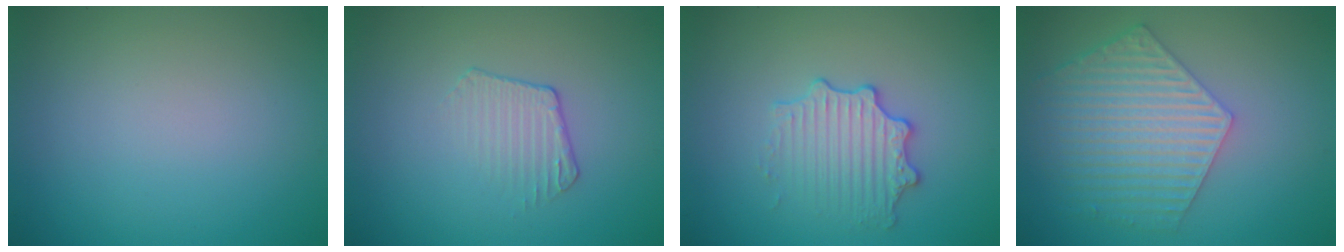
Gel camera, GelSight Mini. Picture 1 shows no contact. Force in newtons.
{"total": 1.8, "press": 0.9, "slide": 1.5}
{"total": 2.9, "press": 2.8, "slide": 0.7}
{"total": 6.4, "press": 4.9, "slide": 4.1}